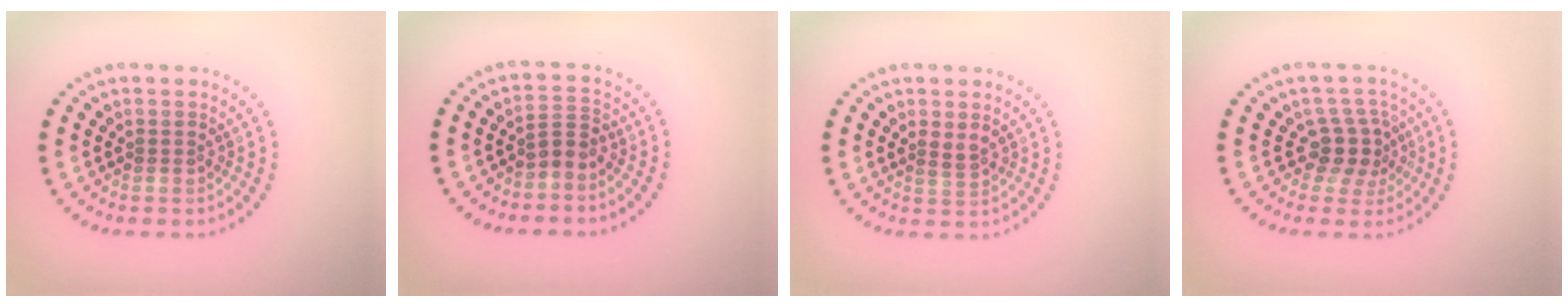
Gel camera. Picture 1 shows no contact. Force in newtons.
{"total": 1.8, "press": 1.3, "slide": 1.1}
{"total": 1.2, "press": 1.0, "slide": 0.7}
{"total": 3.0, "press": 2.3, "slide": 2.0}